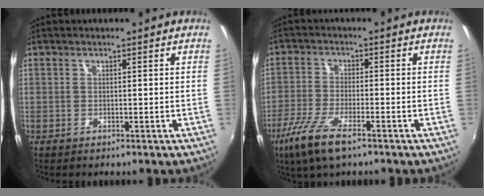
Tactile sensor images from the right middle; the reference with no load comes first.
{"total": 8.4, "force": [-5.4, 2.2, 6.0], "torque": [-0.143, -0.021, -0.103]}